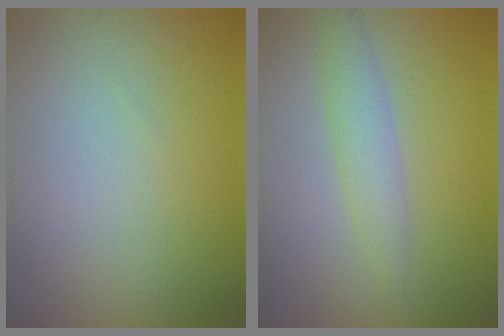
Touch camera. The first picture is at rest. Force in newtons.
{"total": 2.1, "press": 2.1, "slide": 0.1}